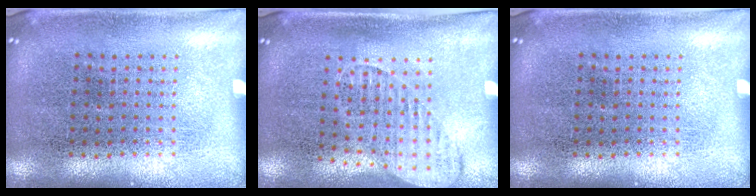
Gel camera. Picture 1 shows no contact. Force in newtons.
{"total": 1.3, "press": 1.1, "slide": 0.7}
{"total": 0.0}